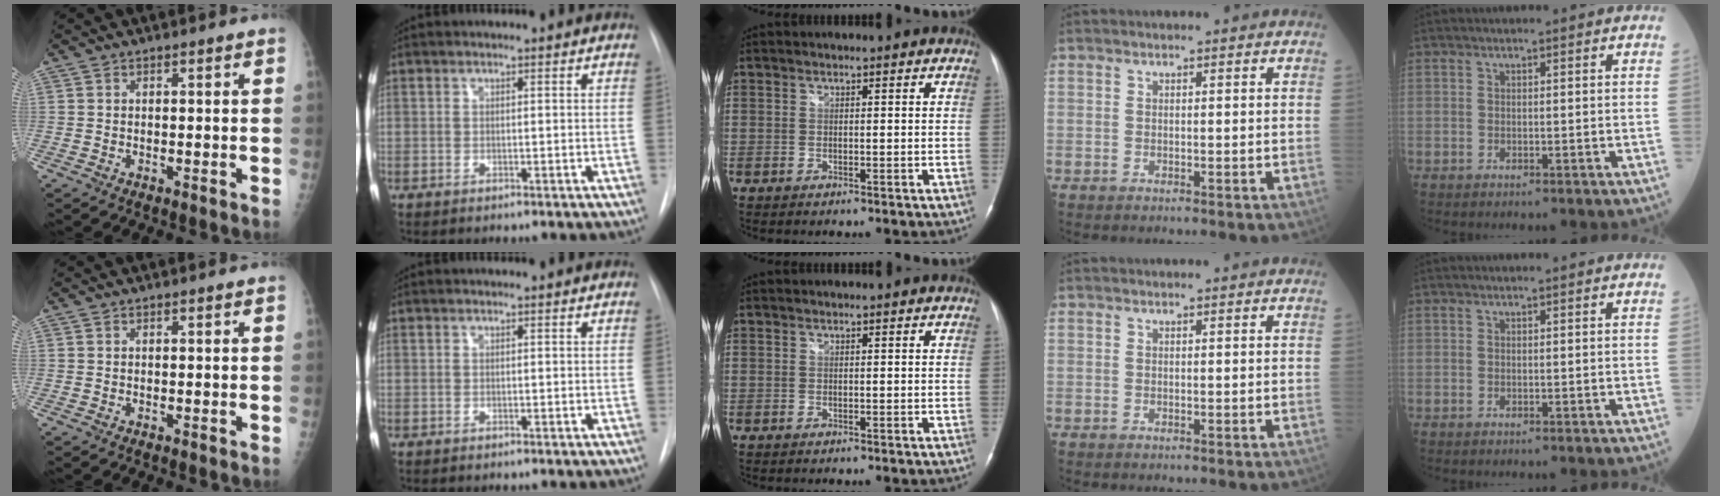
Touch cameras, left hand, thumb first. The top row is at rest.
{}